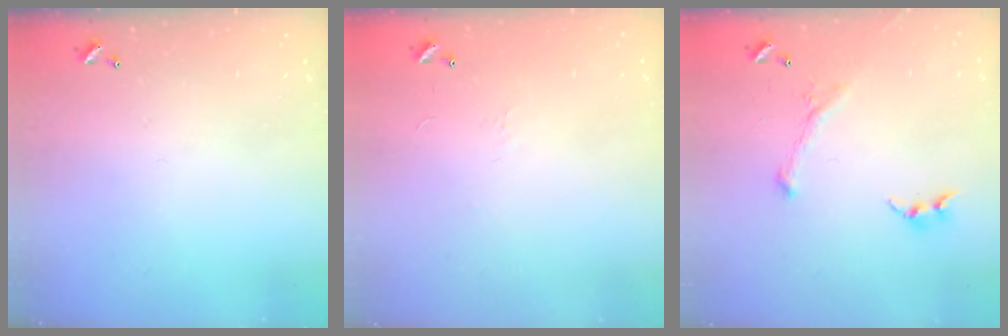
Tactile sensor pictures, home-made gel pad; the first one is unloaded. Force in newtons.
{"total": 7.1, "press": 7.1, "slide": 0.8}
{"total": 2.8, "press": 2.6, "slide": 0.9}